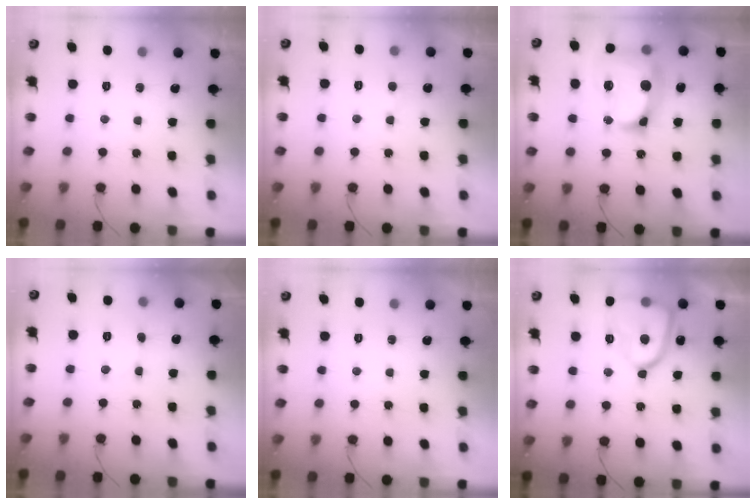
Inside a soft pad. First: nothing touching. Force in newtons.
{"total": 2.3, "press": 2.3, "slide": 0.2}
{"total": 19.0, "press": 18.8, "slide": 2.2}
{"total": 2.2, "press": 2.2, "slide": 0.2}
{"total": 0.0}
{"total": 15.8, "press": 15.7, "slide": 1.3}